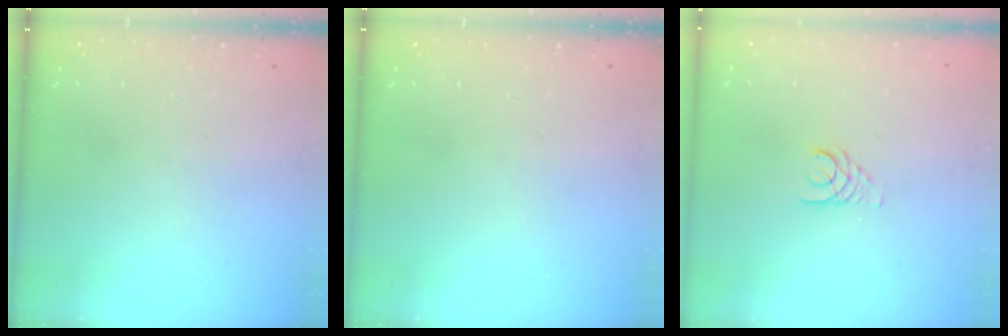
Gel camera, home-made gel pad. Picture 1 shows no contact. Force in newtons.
{"total": 0.0}
{"total": 2.7, "press": 2.7, "slide": 0.2}